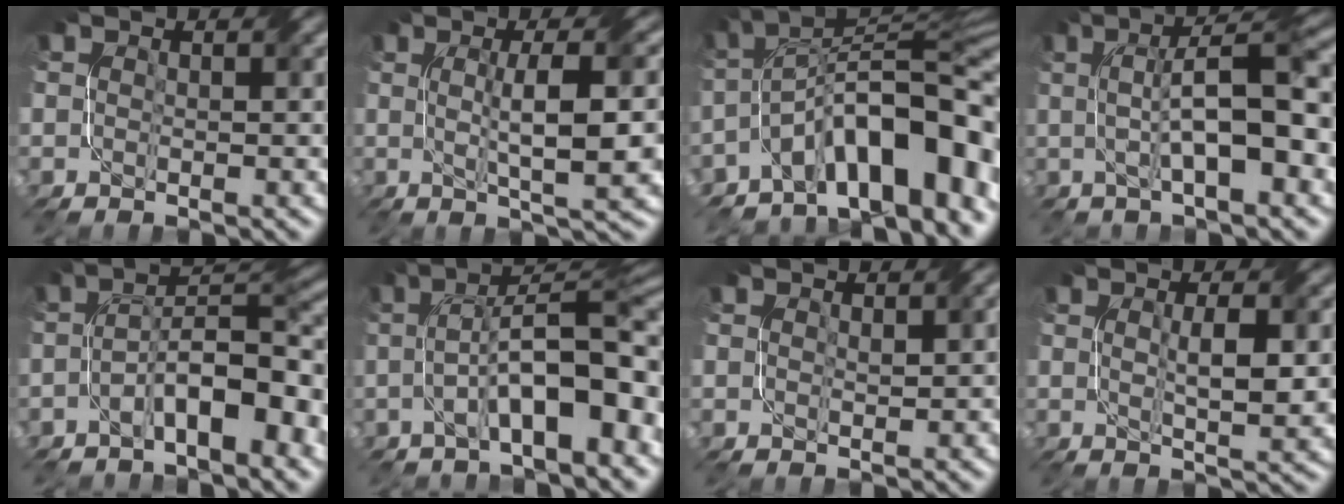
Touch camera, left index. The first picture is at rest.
{"total": 7.7, "force": [0.2, 1.8, 7.5], "torque": [-0.101, 0.008, 0.005]}
{"total": 13.0, "force": [-5.6, 4.8, 10.7], "torque": [-0.146, 0.022, -0.086]}
{"total": 8.3, "force": [0.5, 2.1, 8.0], "torque": [-0.119, 0.012, 0.007]}
{"total": 8.0, "force": [-3.2, 2.4, 6.9], "torque": [-0.105, 0.020, -0.059]}
{"total": 10.5, "force": [-1.8, 3.4, 9.7], "torque": [-0.145, 0.015, -0.029]}
{"total": 0.7, "force": [0.3, 0.2, 0.6], "torque": [-0.007, 0.001, 0.011]}
{"total": 3.9, "force": [0.3, 0.8, 3.8], "torque": [-0.065, -0.001, 0.011]}